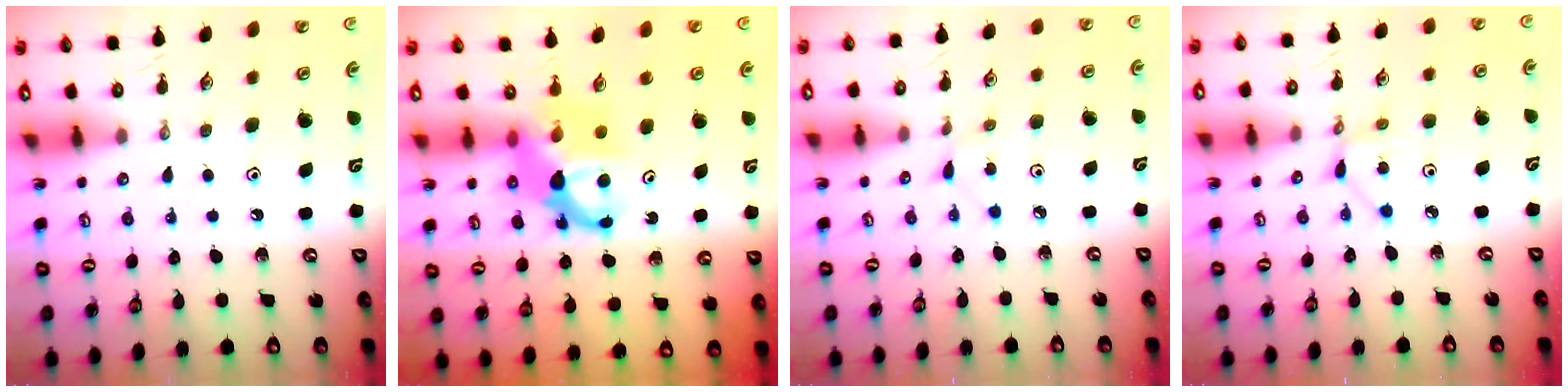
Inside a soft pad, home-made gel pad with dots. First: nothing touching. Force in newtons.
{"total": 7.1, "press": 7.1, "slide": 0.5}
{"total": 2.3, "press": 2.3, "slide": 0.3}
{"total": 3.1, "press": 3.1, "slide": 0.4}